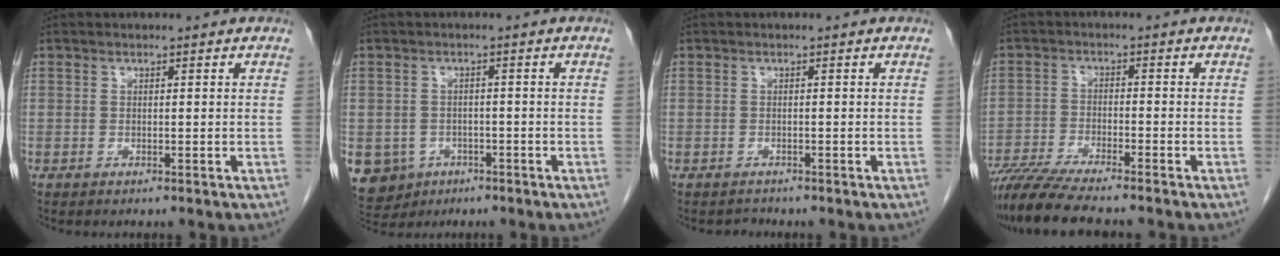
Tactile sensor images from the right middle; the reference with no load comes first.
{"total": 8.8, "force": [-4.2, 7.5, 2.1], "torque": [-0.061, 0.003, -0.053]}
{"total": 0.8, "force": [-0.7, 0.2, -0.3], "torque": [0.001, -0.004, -0.012]}
{"total": 9.5, "force": [-8.2, 0.1, 4.8], "torque": [-0.078, -0.025, -0.140]}